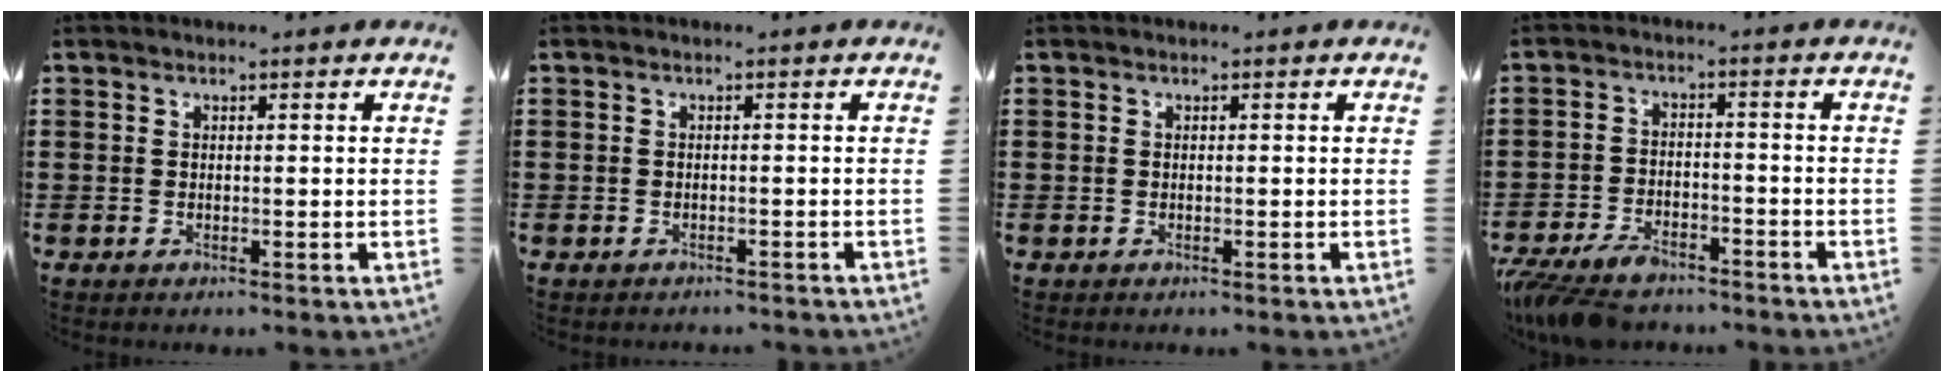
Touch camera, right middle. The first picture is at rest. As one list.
[{"total": 0.9, "force": [-0.8, 0.3, -0.1], "torque": [0.001, 0.003, -0.019]}, {"total": 0.0}, {"total": 5.6, "force": [-4.9, 1.6, 2.2], "torque": [-0.063, -0.004, -0.102]}]